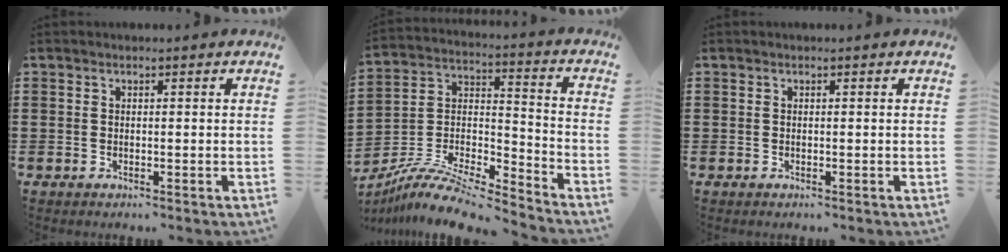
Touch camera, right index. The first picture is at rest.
{"total": 10.3, "force": [-9.2, 1.9, 4.4], "torque": [-0.086, 0.017, -0.182]}
{"total": 0.0}